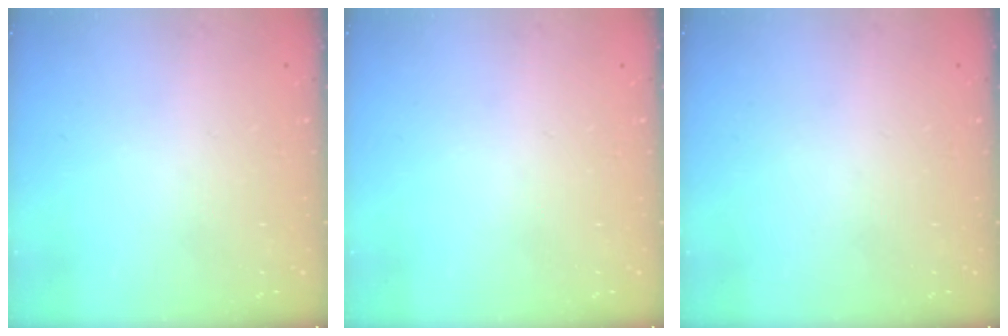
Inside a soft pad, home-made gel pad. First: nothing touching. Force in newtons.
{"total": 0.0}
{"total": 0.0}